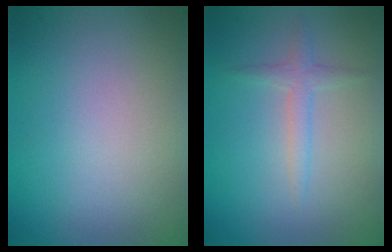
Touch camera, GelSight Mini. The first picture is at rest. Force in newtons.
{"total": 1.7, "press": 1.7, "slide": 0.0}